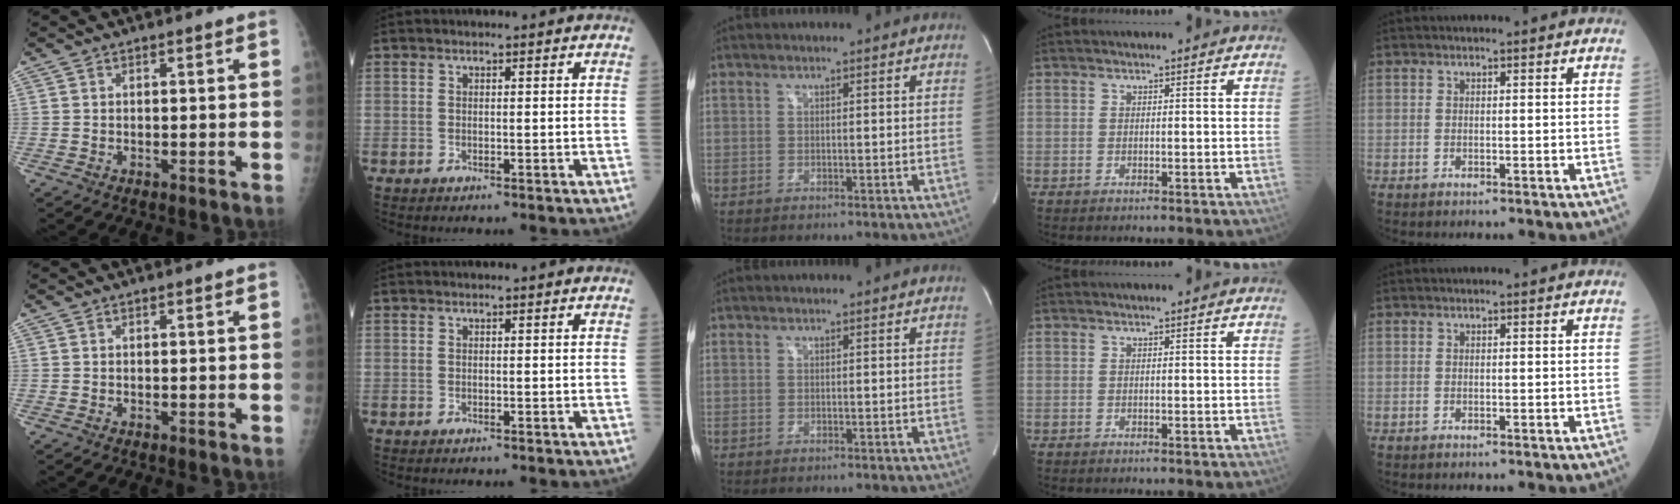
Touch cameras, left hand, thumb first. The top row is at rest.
{}